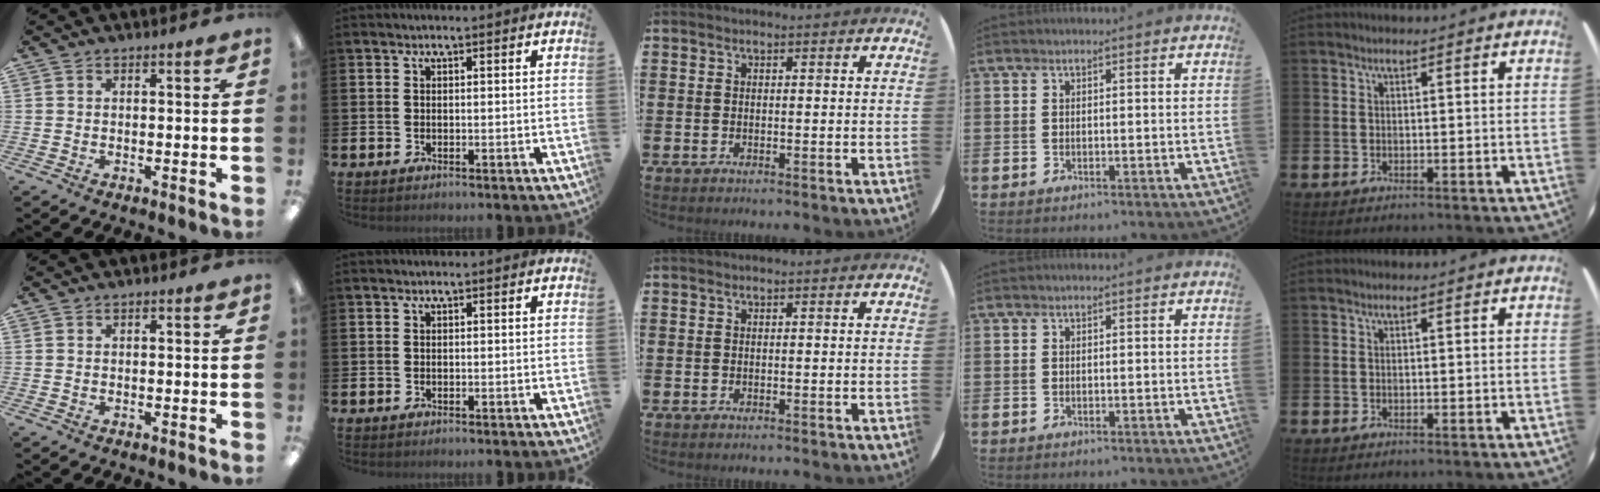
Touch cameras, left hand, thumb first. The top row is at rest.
{}